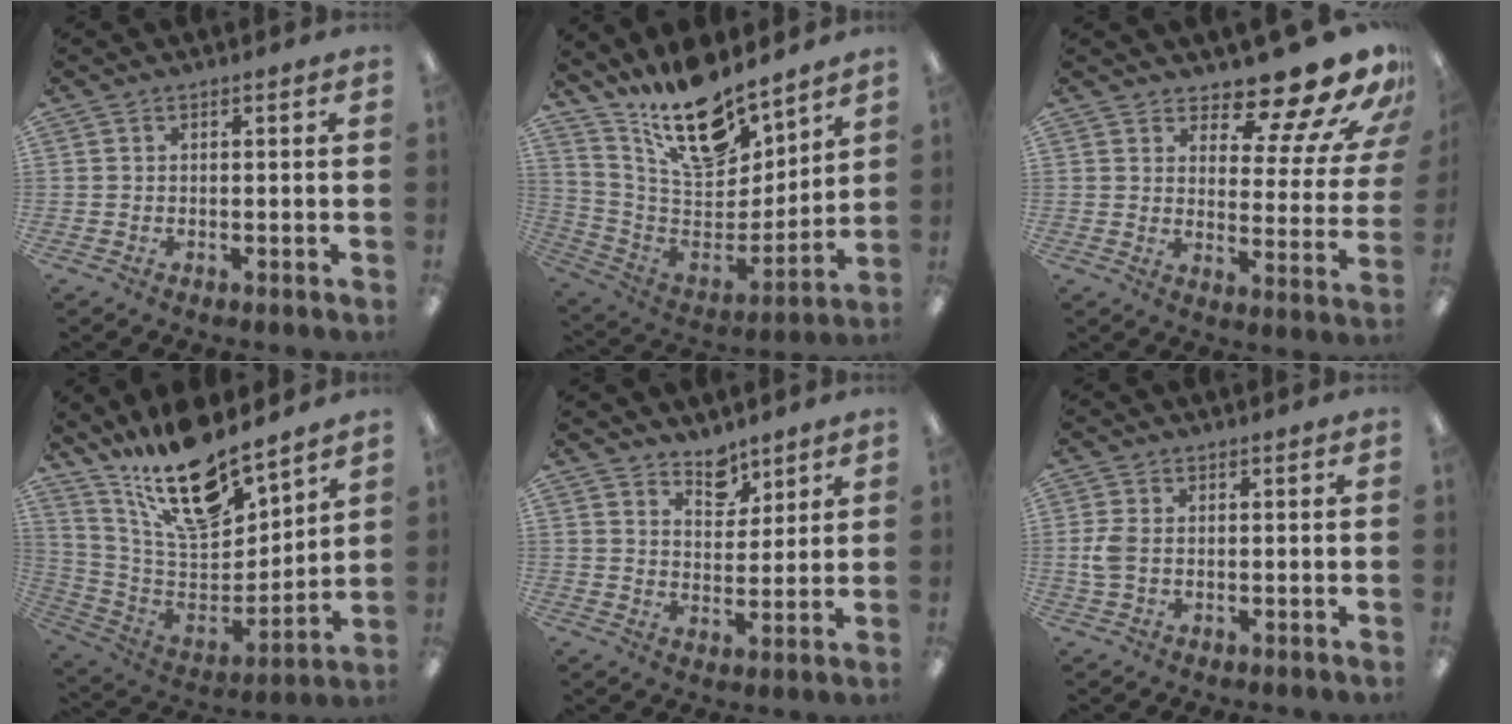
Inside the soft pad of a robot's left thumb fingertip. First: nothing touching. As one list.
[{"total": 20.0, "force": [15.5, 7.9, 9.8], "torque": [-0.165, -0.112, 0.274]}, {"total": 14.7, "force": [12.4, 3.8, 6.9], "torque": [-0.109, -0.100, 0.205]}, {"total": 20.5, "force": [16.1, 6.4, 11.0], "torque": [-0.200, -0.109, 0.281]}, {"total": 6.7, "force": [5.7, 3.2, 1.3], "torque": [-0.006, -0.042, 0.103]}, {"total": 4.4, "force": [0.0, 2.8, 3.4], "torque": [-0.076, -0.002, -0.006]}]